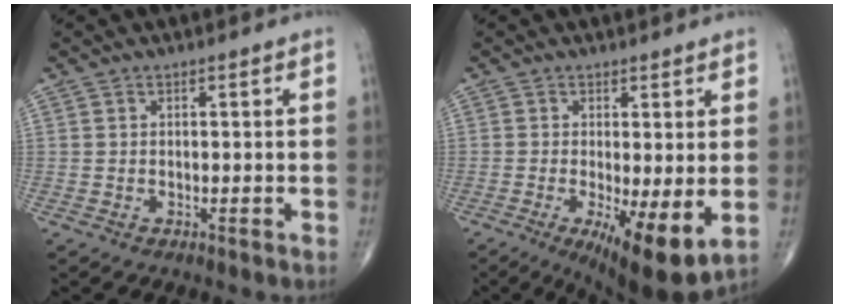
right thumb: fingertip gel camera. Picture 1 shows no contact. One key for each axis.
{"total": 10.5, "fx": -2.1, "fy": 3.0, "fz": 9.8, "tx": -0.151, "ty": -0.028, "tz": -0.028}